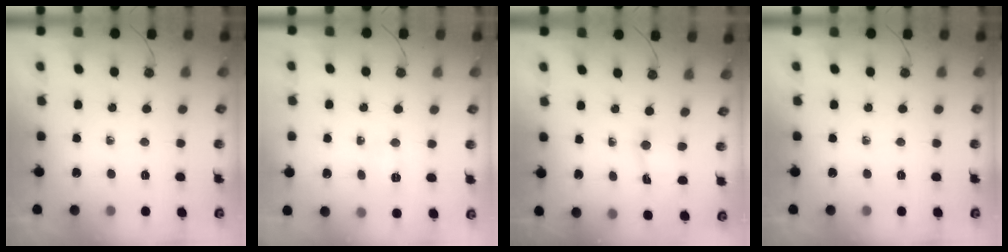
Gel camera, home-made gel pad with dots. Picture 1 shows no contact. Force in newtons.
{"total": 3.4, "press": 3.2, "slide": 0.9}
{"total": 0.8, "press": 0.7, "slide": 0.5}
{"total": 0.0}